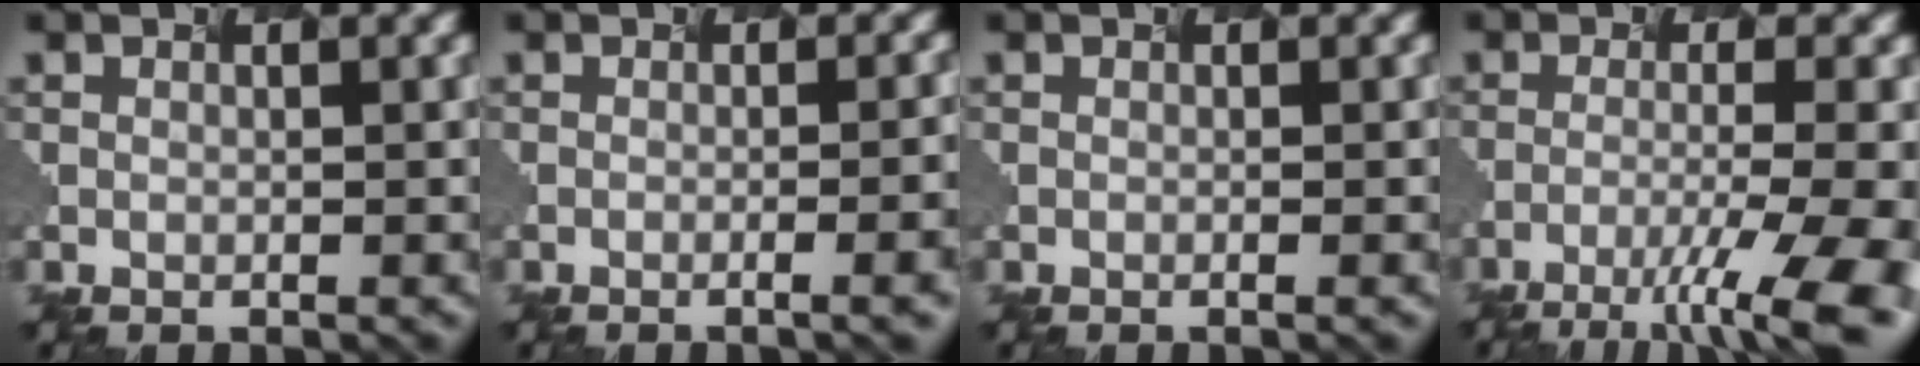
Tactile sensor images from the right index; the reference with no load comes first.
{"total": 5.3, "force": [-1.5, 1.8, 4.8], "torque": [-0.033, 0.010, 0.007]}
{"total": 0.7, "force": [-0.3, 0.1, 0.6], "torque": [-0.005, 0.002, -0.004]}
{"total": 8.6, "force": [-5.7, 0.9, 6.4], "torque": [-0.118, -0.007, -0.061]}